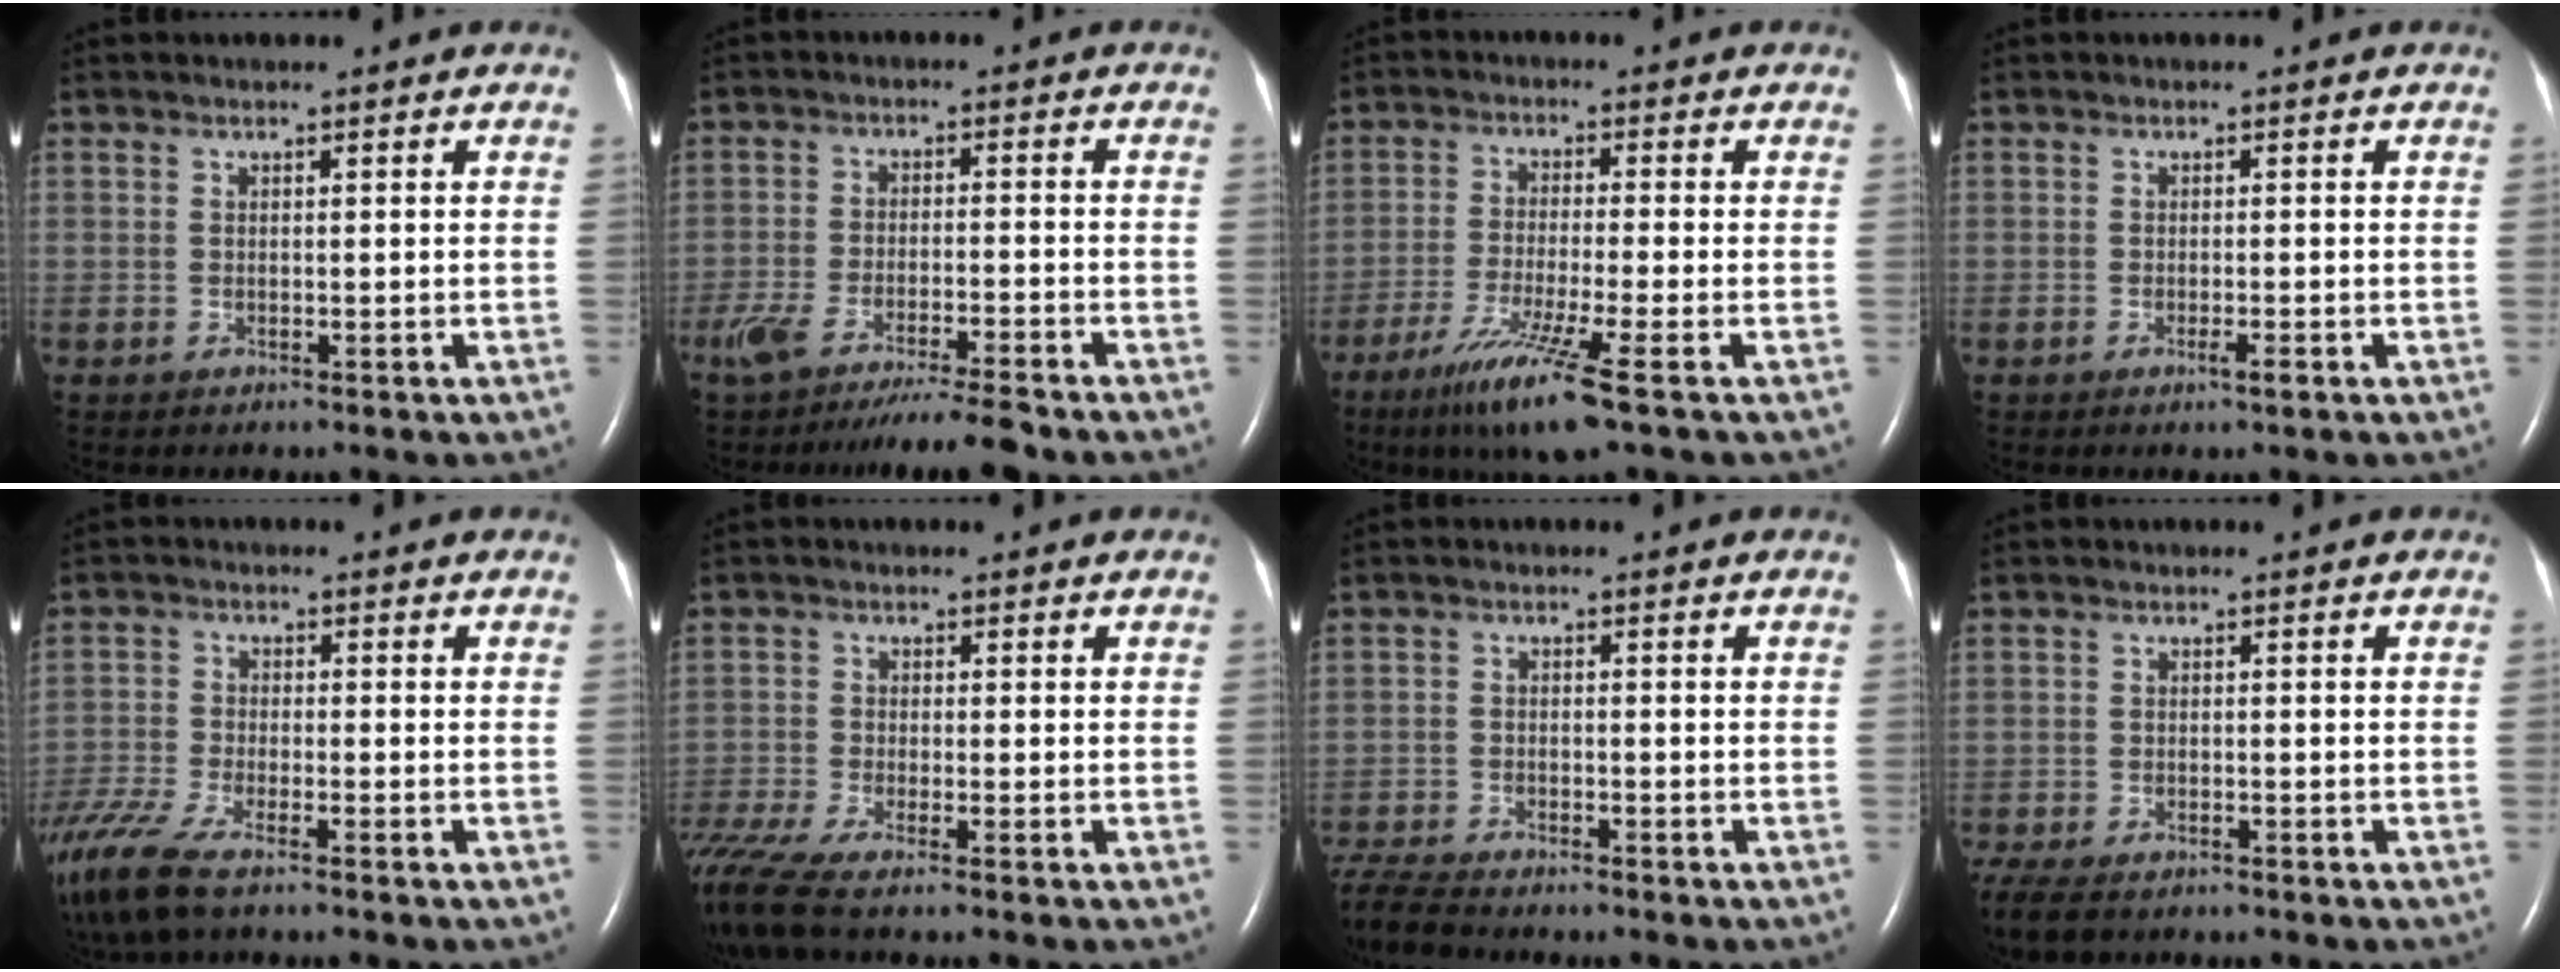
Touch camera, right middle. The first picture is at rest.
{"total": 10.6, "force": [-9.0, 0.1, 5.6], "torque": [-0.087, -0.022, -0.145]}
{"total": 9.4, "force": [-5.5, -0.9, 7.6], "torque": [-0.149, -0.034, -0.101]}
{"total": 1.2, "force": [-0.7, 0.0, 1.0], "torque": [-0.019, -0.002, -0.011]}
{"total": 11.1, "force": [-8.3, 2.5, 6.9], "torque": [-0.155, -0.023, -0.155]}
{"total": 6.8, "force": [-5.6, 0.0, 3.8], "torque": [-0.084, -0.020, -0.107]}
{"total": 8.0, "force": [-7.3, 1.3, 3.0], "torque": [-0.061, -0.018, -0.128]}
{"total": 8.6, "force": [-6.3, 4.0, 4.3], "torque": [-0.097, -0.015, -0.095]}